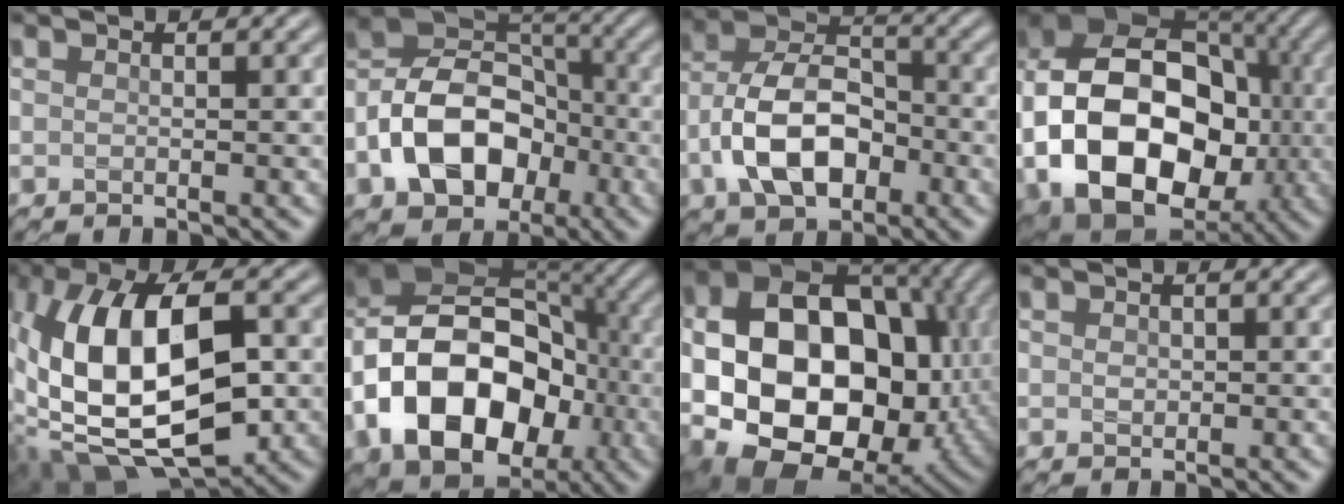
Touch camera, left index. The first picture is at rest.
{"total": 11.9, "force": [-3.9, 8.4, 7.5], "torque": [-0.141, -0.002, -0.077]}
{"total": 8.8, "force": [-2.8, 5.3, 6.4], "torque": [-0.129, 0.015, -0.058]}
{"total": 17.6, "force": [-2.4, 13.1, 11.6], "torque": [-0.223, -0.009, -0.032]}
{"total": 15.7, "force": [-0.6, 8.0, 13.5], "torque": [-0.266, 0.012, -0.013]}
{"total": 15.1, "force": [-4.1, 10.5, 10.0], "torque": [-0.185, -0.005, -0.072]}
{"total": 21.6, "force": [-0.9, 16.5, 13.9], "torque": [-0.257, -0.021, -0.023]}
{"total": 1.3, "force": [0.4, 1.0, 0.7], "torque": [0.000, 0.006, 0.000]}